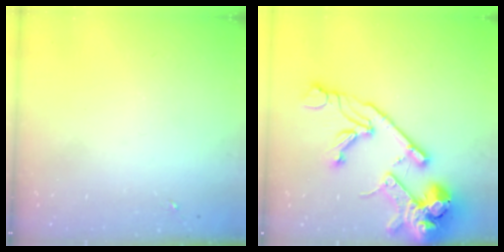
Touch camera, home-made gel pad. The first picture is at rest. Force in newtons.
{"total": 23.6, "press": 23.4, "slide": 3.5}